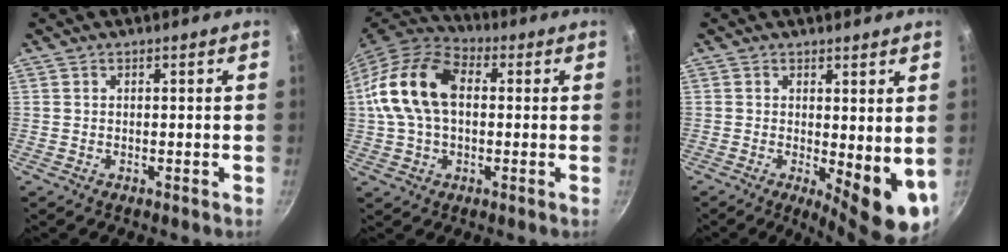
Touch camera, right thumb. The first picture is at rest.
{"total": 16.5, "force": [1.7, 10.6, 12.6], "torque": [-0.226, 0.030, 0.016]}
{"total": 9.4, "force": [0.0, 3.4, 8.8], "torque": [-0.096, -0.016, 0.008]}